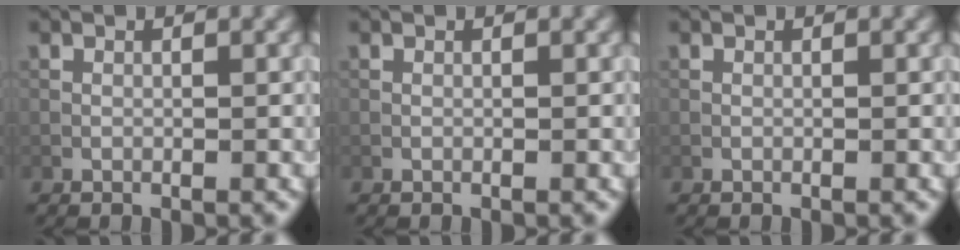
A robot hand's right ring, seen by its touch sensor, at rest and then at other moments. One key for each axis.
{"total": 0.0}
{"total": 0.0}